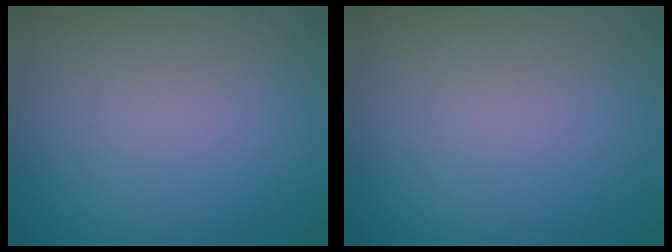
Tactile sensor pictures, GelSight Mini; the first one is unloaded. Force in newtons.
{"total": 0.0}